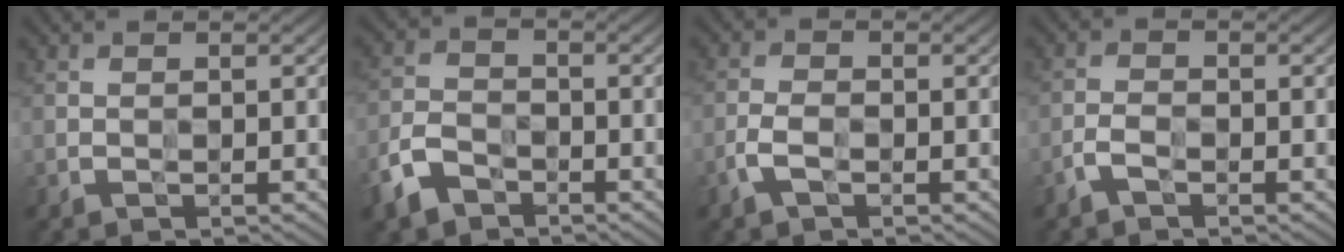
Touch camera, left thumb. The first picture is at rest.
{"total": 5.3, "force": [-4.1, 3.0, 1.6], "torque": [-0.036, -0.006, -0.088]}
{"total": 3.4, "force": [-2.1, 1.7, 2.0], "torque": [-0.045, -0.005, -0.045]}
{"total": 2.6, "force": [-2.1, 1.2, 1.0], "torque": [-0.018, -0.002, -0.046]}